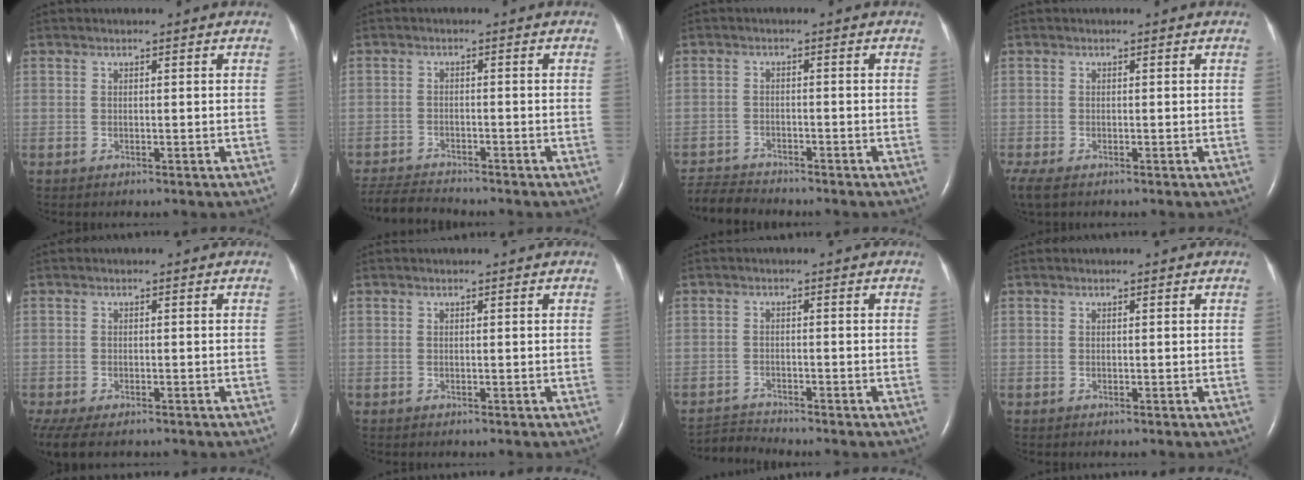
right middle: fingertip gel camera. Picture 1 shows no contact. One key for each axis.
{"total": 5.9, "fx": -5.8, "fy": 0.1, "fz": 1.1, "tx": -0.019, "ty": -0.021, "tz": -0.100}
{"total": 5.3, "fx": -5.3, "fy": 0.2, "fz": 0.4, "tx": -0.007, "ty": -0.016, "tz": -0.093}
{"total": 4.0, "fx": -2.7, "fy": 1.6, "fz": 2.5, "tx": -0.060, "ty": -0.015, "tz": -0.046}
{"total": 9.8, "fx": -6.7, "fy": 4.6, "fz": 5.4, "tx": -0.137, "ty": -0.015, "tz": -0.097}
{"total": 0.0}
{"total": 3.0, "fx": -2.7, "fy": -0.8, "fz": -0.8, "tx": 0.010, "ty": -0.021, "tz": -0.050}
{"total": 0.0}